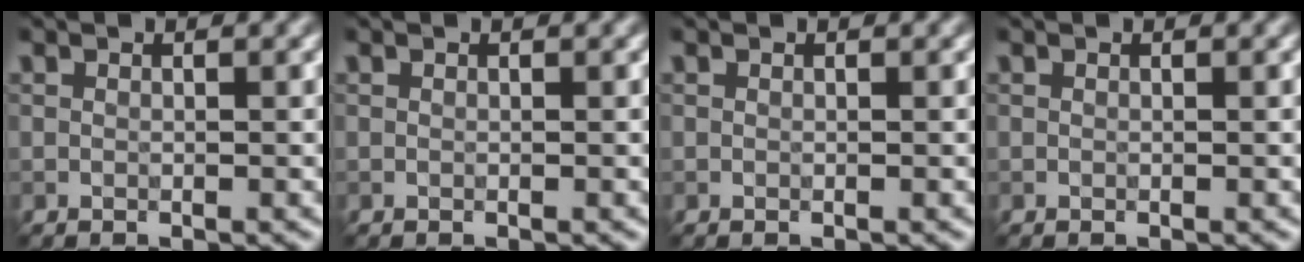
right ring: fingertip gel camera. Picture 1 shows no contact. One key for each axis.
{"total": 0.0}
{"total": 0.0}
{"total": 0.0}